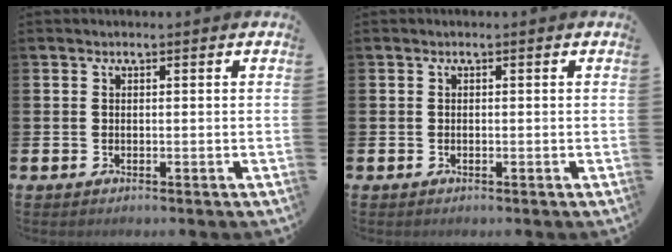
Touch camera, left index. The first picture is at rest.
{"total": 0.0}